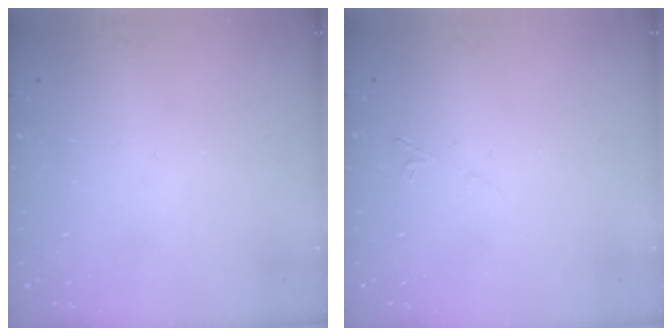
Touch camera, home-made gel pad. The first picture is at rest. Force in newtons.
{"total": 2.9, "press": 2.8, "slide": 0.4}